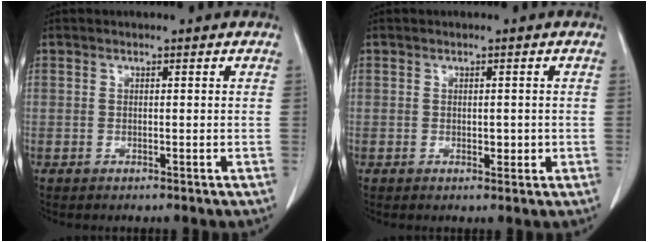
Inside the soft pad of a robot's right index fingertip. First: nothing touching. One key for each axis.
{"total": 1.5, "fx": 0.0, "fy": 1.0, "fz": 1.2, "tx": -0.009, "ty": 0.001, "tz": 0.006}